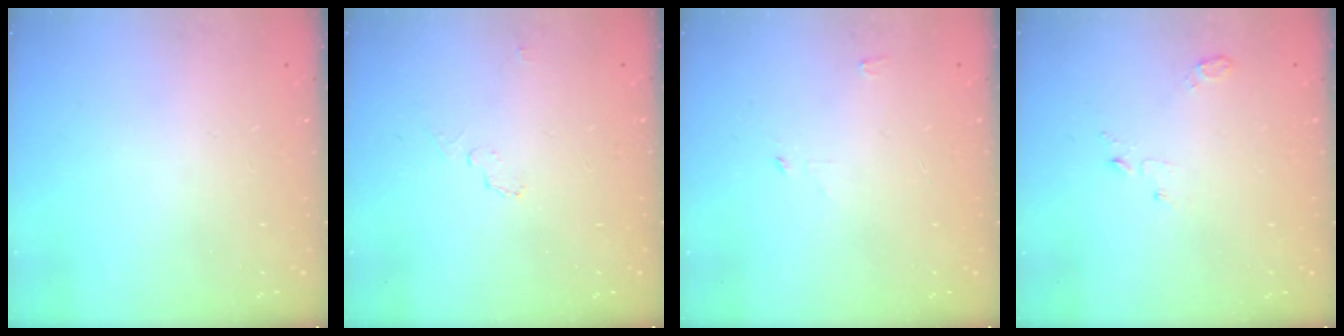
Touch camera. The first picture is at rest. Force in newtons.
{"total": 4.2, "press": 3.6, "slide": 2.1}
{"total": 2.4, "press": 2.4, "slide": 0.2}
{"total": 3.8, "press": 3.8, "slide": 0.4}